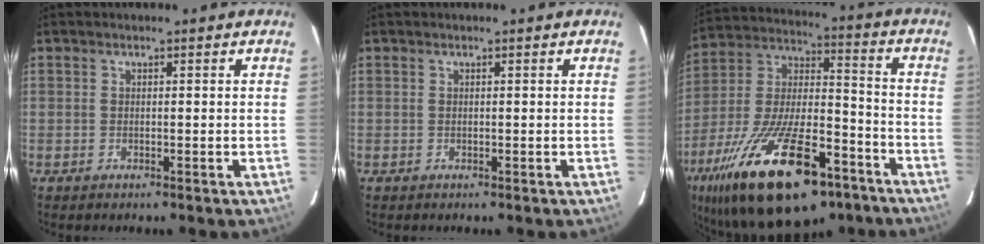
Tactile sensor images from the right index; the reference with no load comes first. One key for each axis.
{"total": 0.0}
{"total": 30.9, "fx": -18.5, "fy": 12.1, "fz": 21.6, "tx": -0.412, "ty": -0.024, "tz": -0.289}